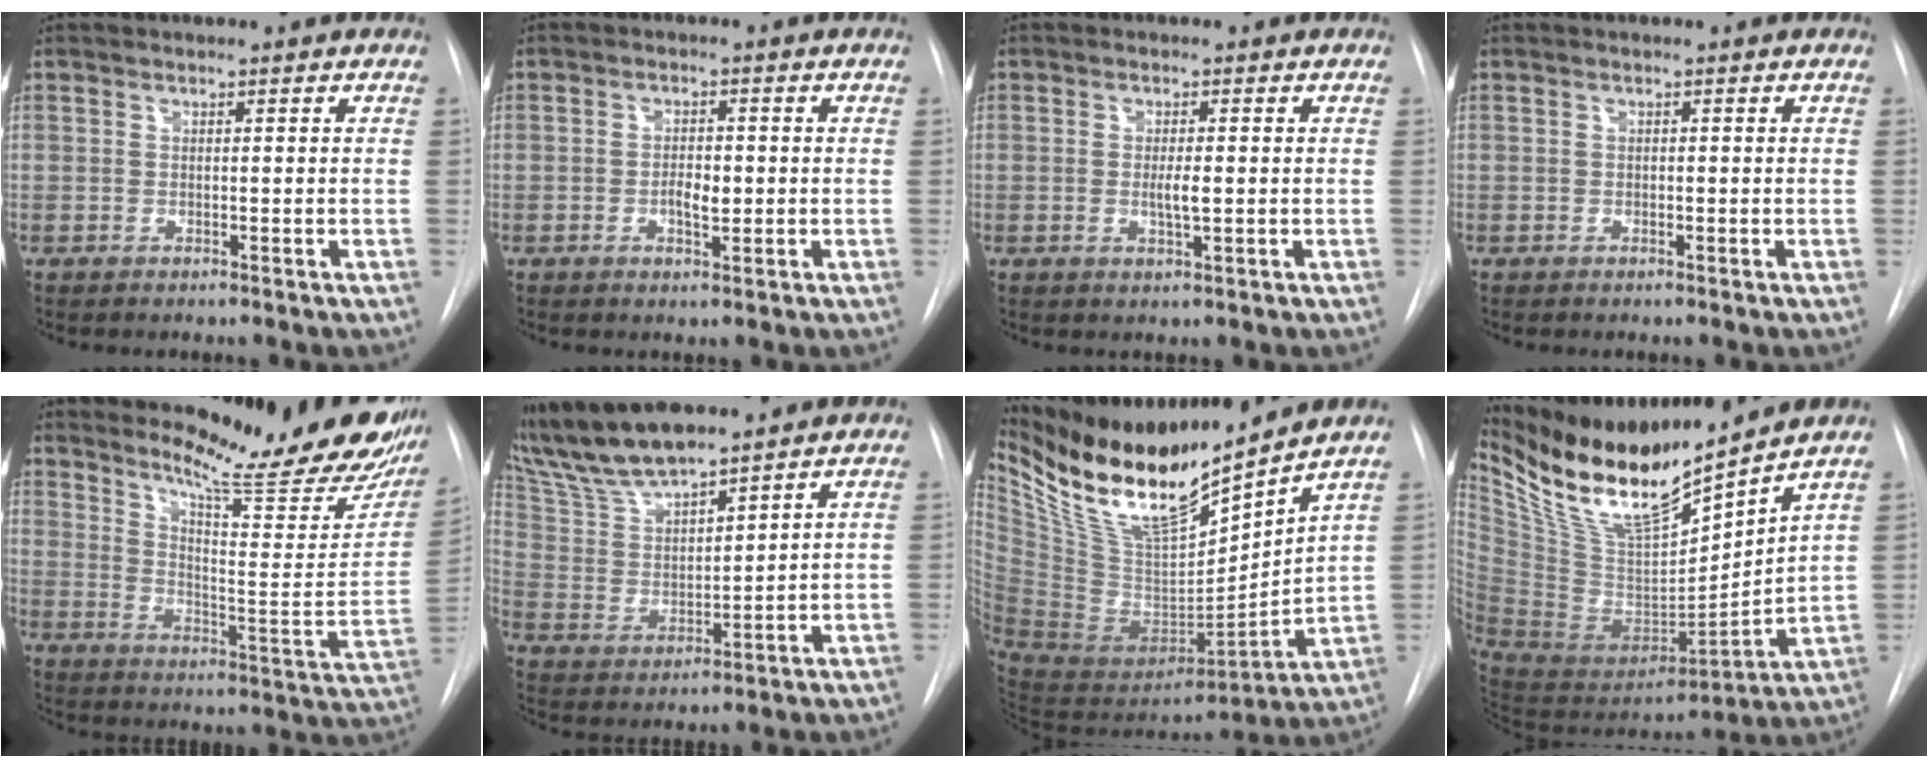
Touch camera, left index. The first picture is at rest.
{"total": 3.0, "force": [-0.6, 1.3, 2.6], "torque": [-0.043, 0.000, -0.008]}
{"total": 2.5, "force": [-0.2, 0.4, 2.4], "torque": [-0.045, -0.005, -0.004]}
{"total": 0.0}
{"total": 23.6, "force": [19.9, 2.4, 12.5], "torque": [-0.185, -0.102, 0.255]}
{"total": 11.4, "force": [10.2, 1.1, 4.9], "torque": [-0.108, 0.010, 0.205]}
{"total": 22.0, "force": [17.5, 3.9, 12.9], "torque": [-0.239, -0.024, 0.330]}
{"total": 20.3, "force": [16.4, 3.0, 11.5], "torque": [-0.214, -0.021, 0.318]}